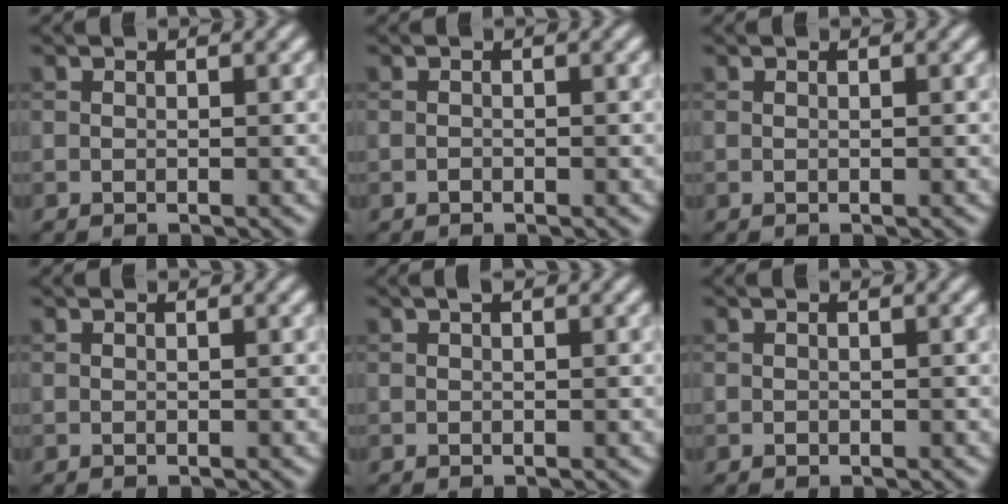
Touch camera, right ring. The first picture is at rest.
{"total": 0.0}
{"total": 0.0}
{"total": 0.0}
{"total": 0.5, "force": [0.3, 0.2, 0.4], "torque": [-0.006, 0.001, 0.003]}
{"total": 0.0}